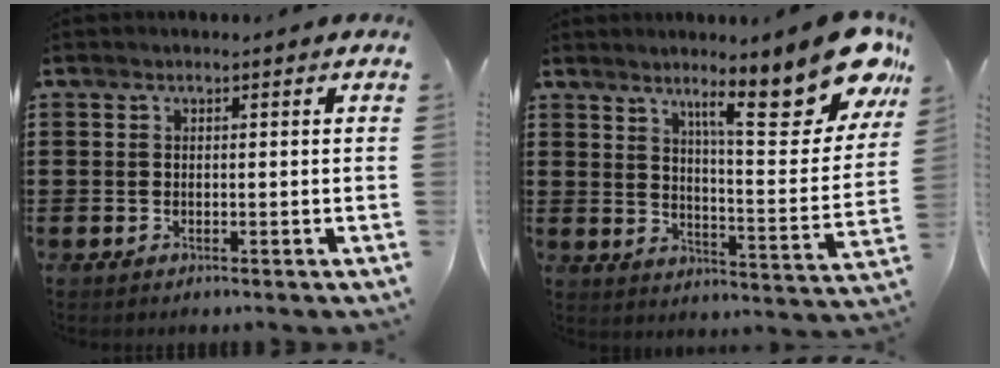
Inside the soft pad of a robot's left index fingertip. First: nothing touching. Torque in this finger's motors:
{"motor_torque": [2.14, 0.00, 1.05, 0.21]}